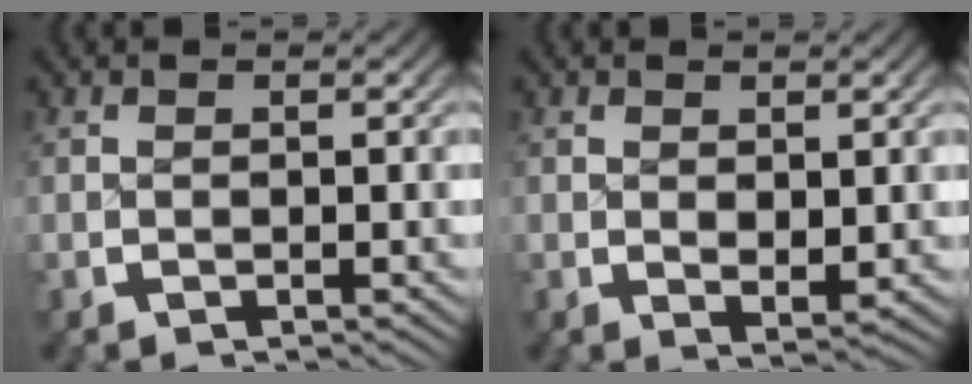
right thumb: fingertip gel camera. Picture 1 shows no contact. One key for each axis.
{"total": 1.4, "fx": 0.7, "fy": 0.7, "fz": 1.0, "tx": -0.015, "ty": -0.008, "tz": 0.020}